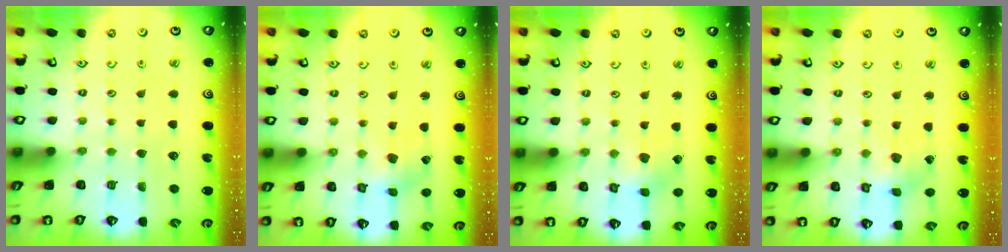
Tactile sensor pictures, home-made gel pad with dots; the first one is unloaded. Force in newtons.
{"total": 1.4, "press": 1.3, "slide": 0.3}
{"total": 2.7, "press": 2.7, "slide": 0.2}
{"total": 2.4, "press": 2.3, "slide": 0.4}